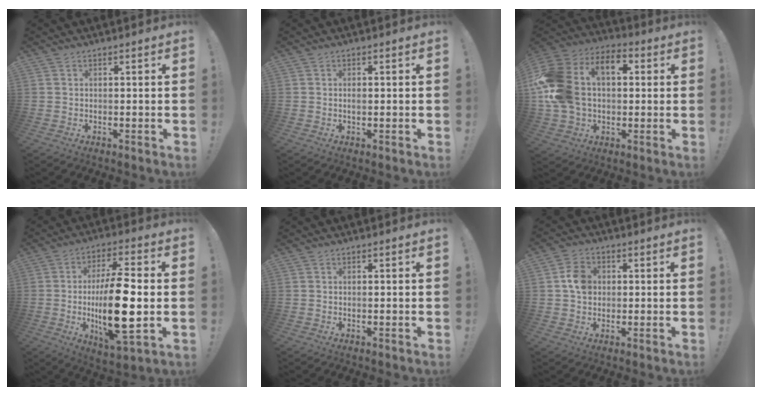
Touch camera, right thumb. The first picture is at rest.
{"total": 0.9, "force": [0.0, 0.5, 0.7], "torque": [-0.006, -0.001, -0.002]}
{"total": 20.9, "force": [3.3, 15.1, 14.1], "torque": [-0.283, 0.001, 0.060]}
{"total": 19.6, "force": [-1.6, 6.2, 18.6], "torque": [-0.333, -0.008, -0.028]}
{"total": 0.0}
{"total": 6.6, "force": [0.4, 5.5, 3.7], "torque": [-0.040, 0.007, 0.008]}